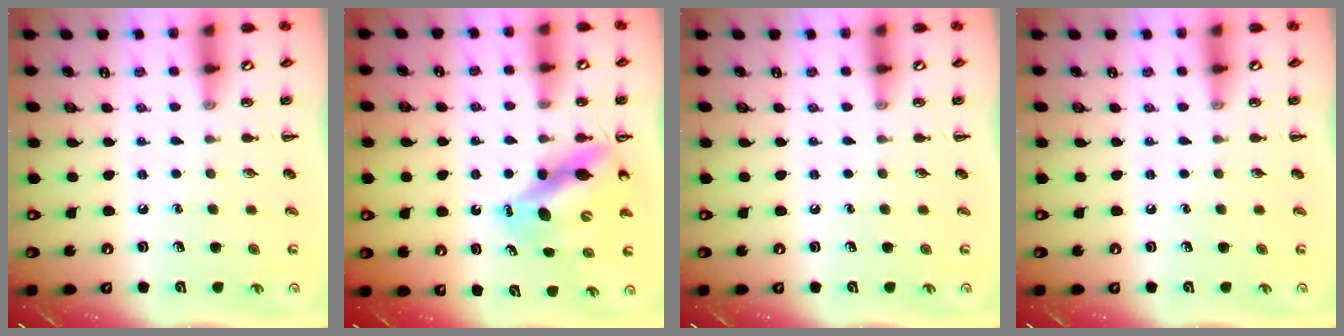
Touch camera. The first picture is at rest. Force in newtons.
{"total": 11.5, "press": 11.0, "slide": 3.2}
{"total": 0.0}
{"total": 0.0}